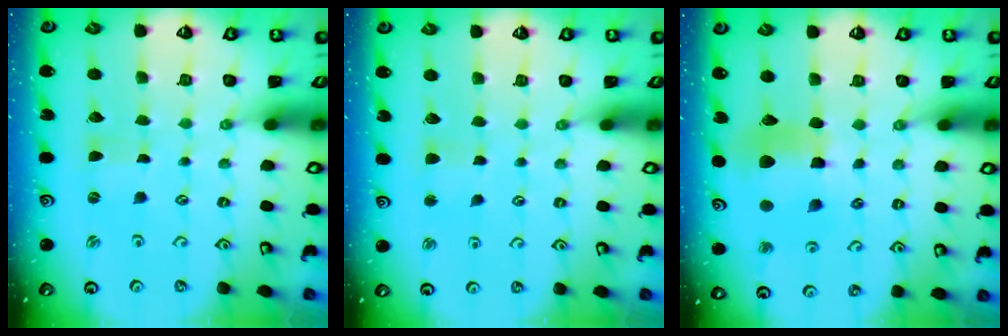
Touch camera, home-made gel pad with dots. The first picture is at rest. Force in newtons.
{"total": 2.8, "press": 2.8, "slide": 0.3}
{"total": 11.2, "press": 11.1, "slide": 1.5}